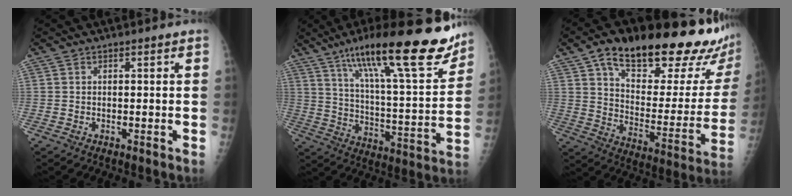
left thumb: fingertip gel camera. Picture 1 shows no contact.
{"total": 26.8, "force": [18.1, 5.2, 19.1], "torque": [-0.271, -0.058, 0.284]}
{"total": 31.5, "force": [20.0, 11.2, 21.7], "torque": [-0.286, -0.046, 0.294]}